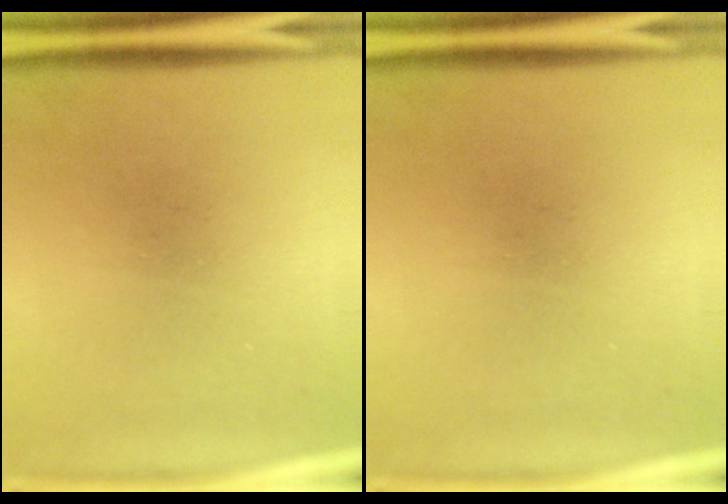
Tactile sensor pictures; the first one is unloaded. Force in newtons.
{"total": 0.0}